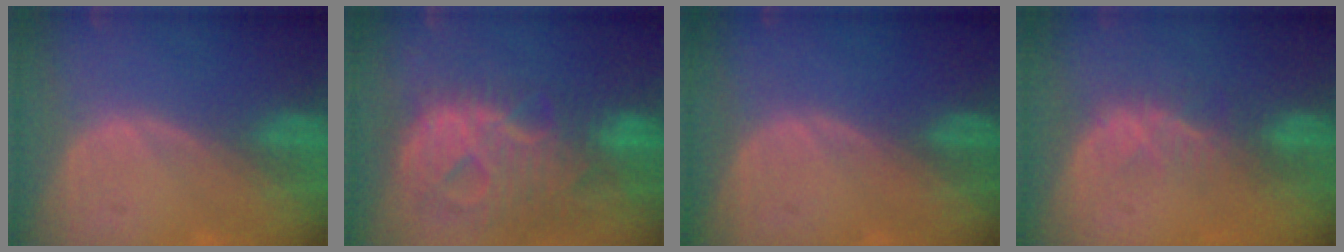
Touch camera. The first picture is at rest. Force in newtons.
{"total": 13.0, "press": 10.9, "slide": 7.0}
{"total": 0.0}
{"total": 3.7, "press": 3.3, "slide": 1.6}